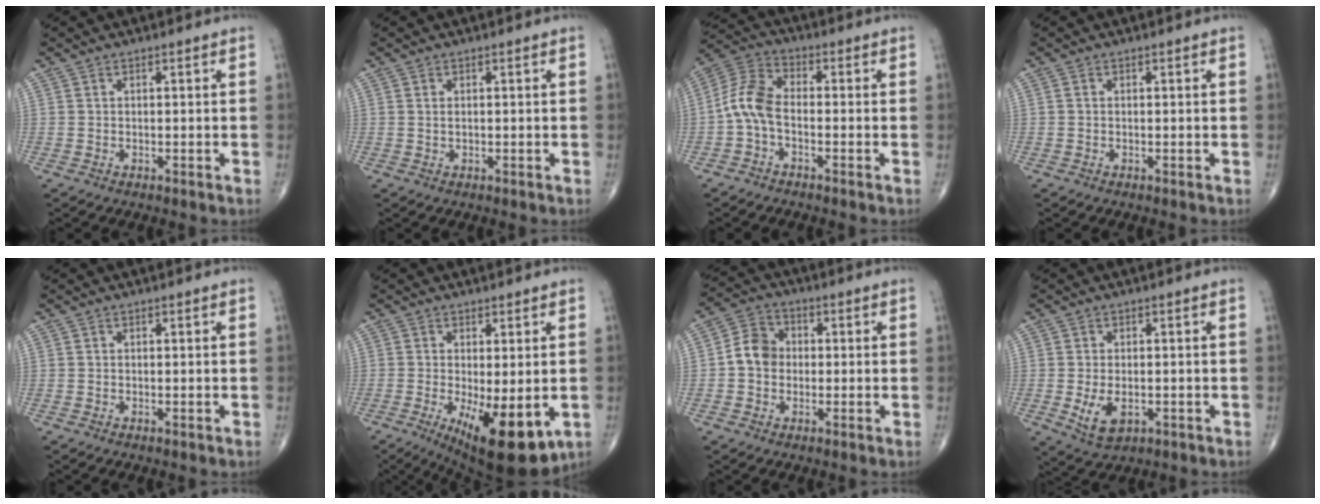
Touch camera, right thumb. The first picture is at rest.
{"total": 0.6, "force": [0.2, 0.3, 0.5], "torque": [-0.009, 0.000, 0.004]}
{"total": 7.5, "force": [-1.8, 4.1, 6.0], "torque": [-0.127, 0.028, -0.048]}
{"total": 0.0}
{"total": 0.0}
{"total": 13.5, "force": [-4.0, 4.9, 12.0], "torque": [-0.173, -0.025, -0.044]}
{"total": 6.5, "force": [-0.4, 5.5, 3.4], "torque": [-0.046, 0.022, -0.020]}
{"total": 5.6, "force": [-1.4, 3.3, 4.4], "torque": [-0.075, -0.007, -0.014]}